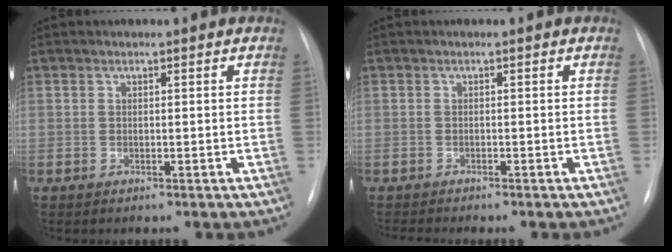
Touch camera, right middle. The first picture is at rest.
{"total": 2.2, "force": [-2.0, -0.5, 0.7], "torque": [-0.007, -0.007, -0.029]}